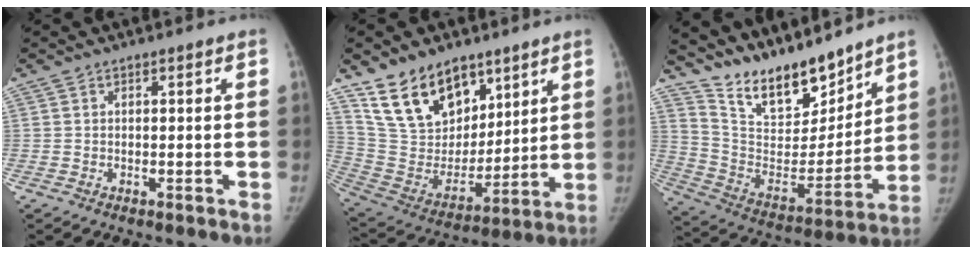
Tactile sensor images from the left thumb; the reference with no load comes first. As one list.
[{"total": 19.1, "force": [12.5, 11.4, 9.0], "torque": [-0.115, -0.063, 0.243]}, {"total": 19.1, "force": [16.3, 6.4, 7.7], "torque": [-0.087, -0.098, 0.293]}]